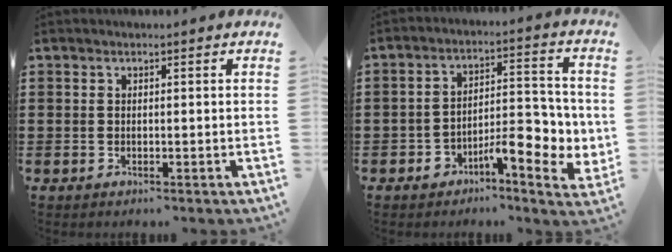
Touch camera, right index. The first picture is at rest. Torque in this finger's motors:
{"motor_torque": [2.14, 0.00, 0.42, 0.12]}